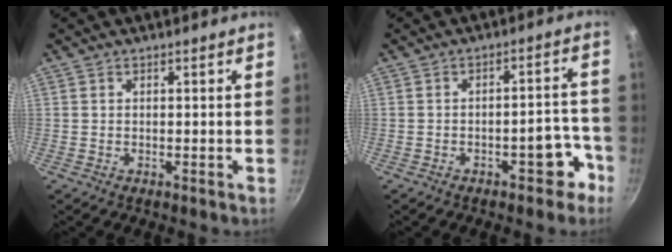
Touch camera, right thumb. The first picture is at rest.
{"total": 6.7, "force": [-3.8, 3.2, 4.5], "torque": [-0.016, 0.051, -0.038]}